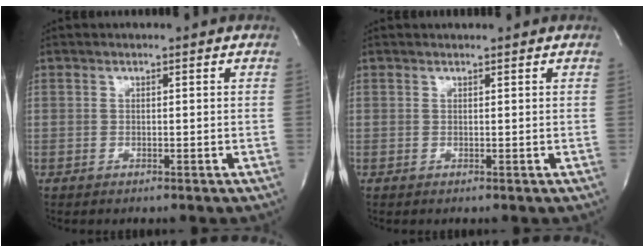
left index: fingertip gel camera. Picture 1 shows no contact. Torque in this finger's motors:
{"motor_torque": [0.15, -0.14, 0.00, 0.02]}